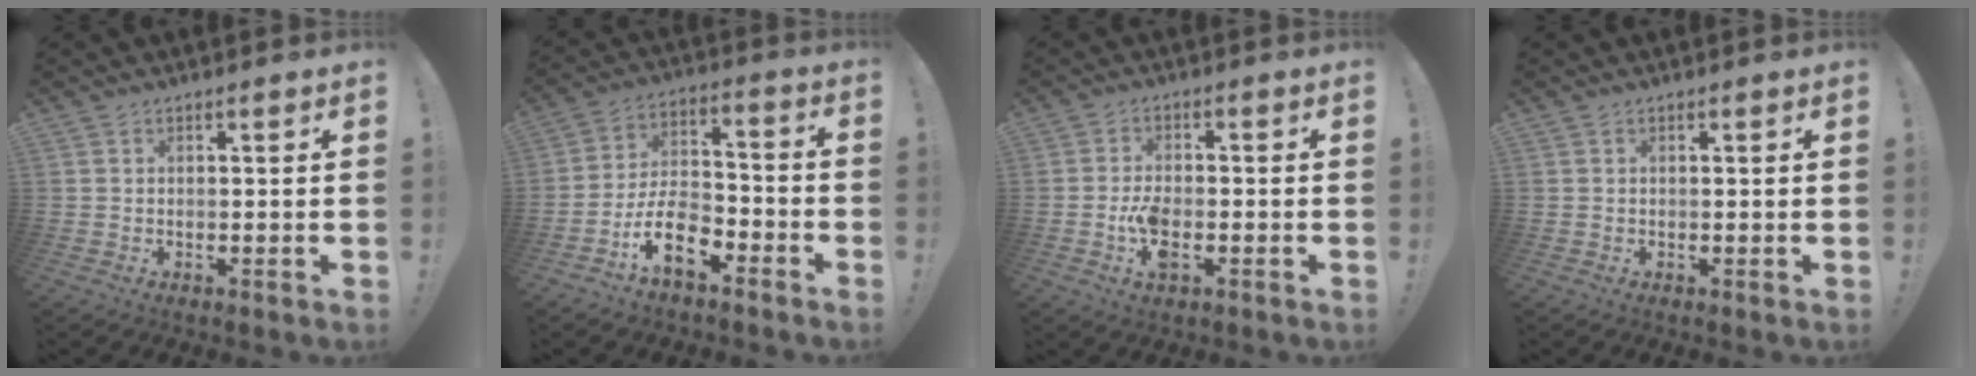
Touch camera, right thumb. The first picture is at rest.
{"total": 13.7, "force": [-8.3, 6.9, 8.4], "torque": [-0.141, 0.051, -0.145]}
{"total": 6.6, "force": [-2.3, 3.2, 5.2], "torque": [-0.102, 0.000, -0.041]}
{"total": 0.0}